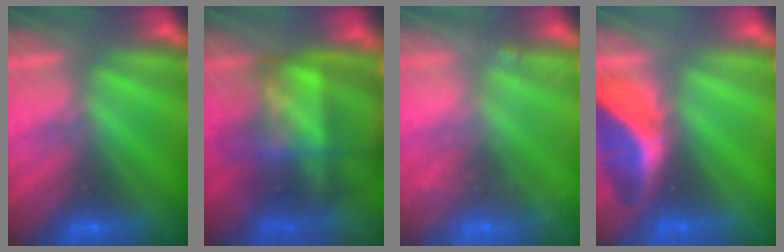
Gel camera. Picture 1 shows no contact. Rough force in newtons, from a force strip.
{"total": 7.3}
{"total": 6.0}
{"total": 2.1}